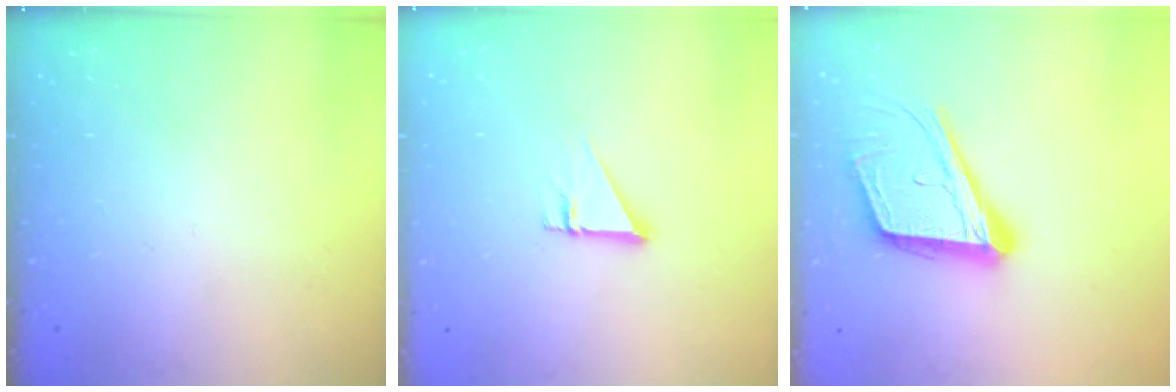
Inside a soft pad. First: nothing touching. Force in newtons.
{"total": 2.7, "press": 2.7, "slide": 0.2}
{"total": 17.4, "press": 17.0, "slide": 3.7}